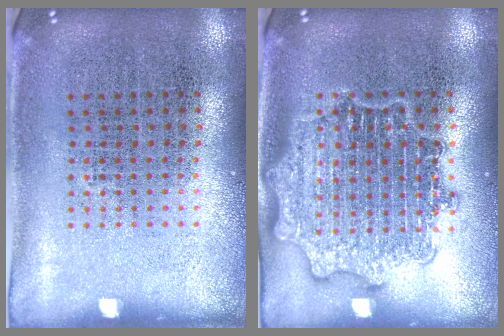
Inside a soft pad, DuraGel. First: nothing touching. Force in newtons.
{"total": 2.8, "press": 2.8, "slide": 0.4}